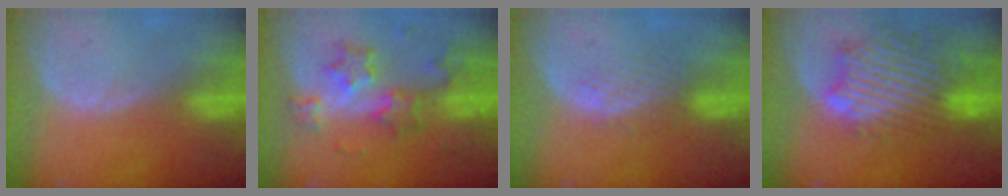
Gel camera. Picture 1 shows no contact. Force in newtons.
{"total": 8.4, "press": 7.4, "slide": 4.0}
{"total": 3.4, "press": 2.8, "slide": 1.9}
{"total": 12.7, "press": 11.4, "slide": 5.6}